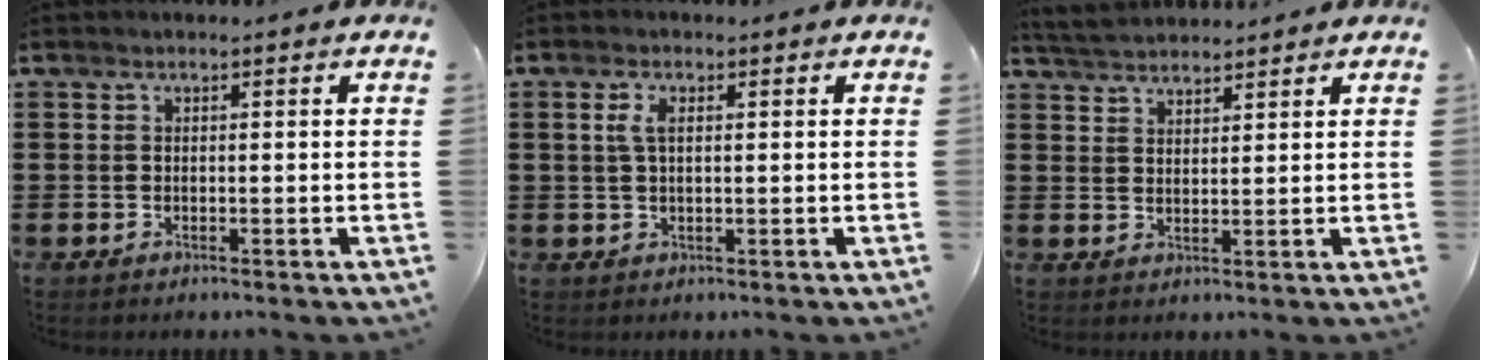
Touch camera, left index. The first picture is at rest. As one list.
[{"total": 2.7, "force": [0.6, 1.1, 2.4], "torque": [-0.058, 0.005, 0.006]}, {"total": 3.8, "force": [3.6, 0.8, 0.7], "torque": [-0.027, -0.004, 0.069]}]